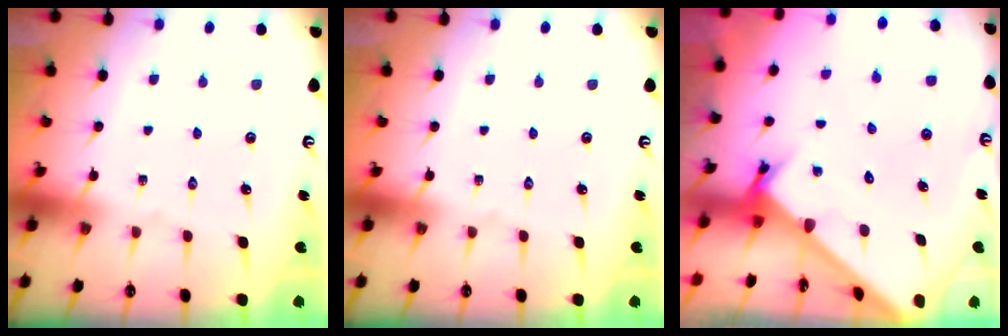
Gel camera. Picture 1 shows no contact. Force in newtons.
{"total": 0.0}
{"total": 2.7, "press": 2.7, "slide": 0.3}